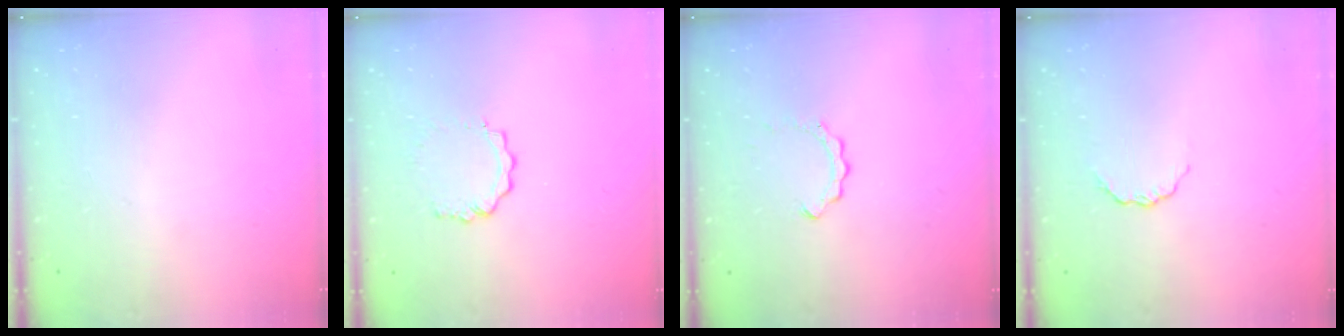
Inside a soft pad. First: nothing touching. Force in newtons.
{"total": 5.1, "press": 5.1, "slide": 0.5}
{"total": 2.6, "press": 2.6, "slide": 0.3}
{"total": 3.3, "press": 3.3, "slide": 0.3}